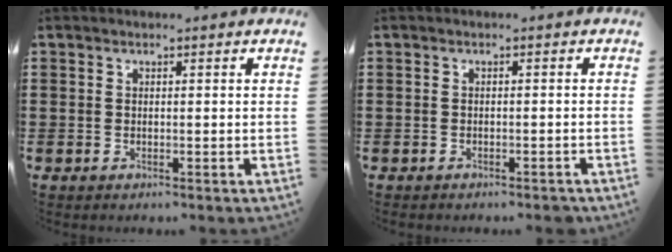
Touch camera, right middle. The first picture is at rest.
{"total": 1.2, "force": [-1.1, 0.5, 0.1], "torque": [-0.005, 0.001, -0.024]}